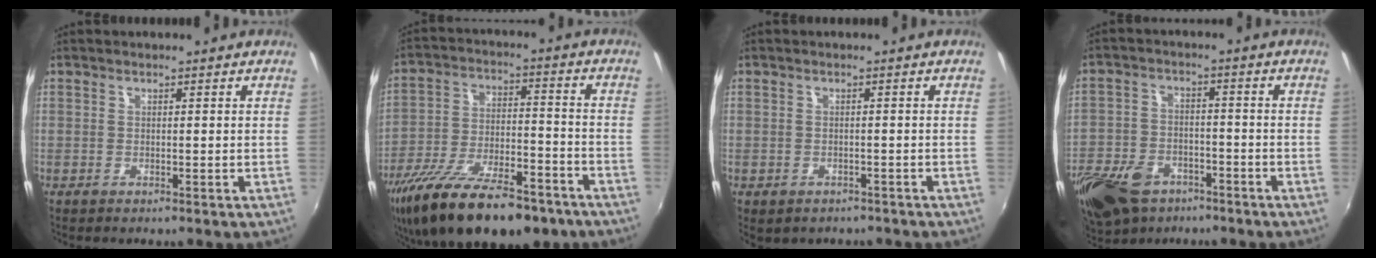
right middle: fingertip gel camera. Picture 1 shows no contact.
{"total": 23.5, "force": [-16.6, 8.6, 14.2], "torque": [-0.267, -0.043, -0.257]}
{"total": 3.3, "force": [-2.2, 2.0, 1.4], "torque": [-0.033, -0.015, -0.023]}
{"total": 17.6, "force": [-10.8, 10.6, 9.1], "torque": [-0.227, -0.018, -0.185]}